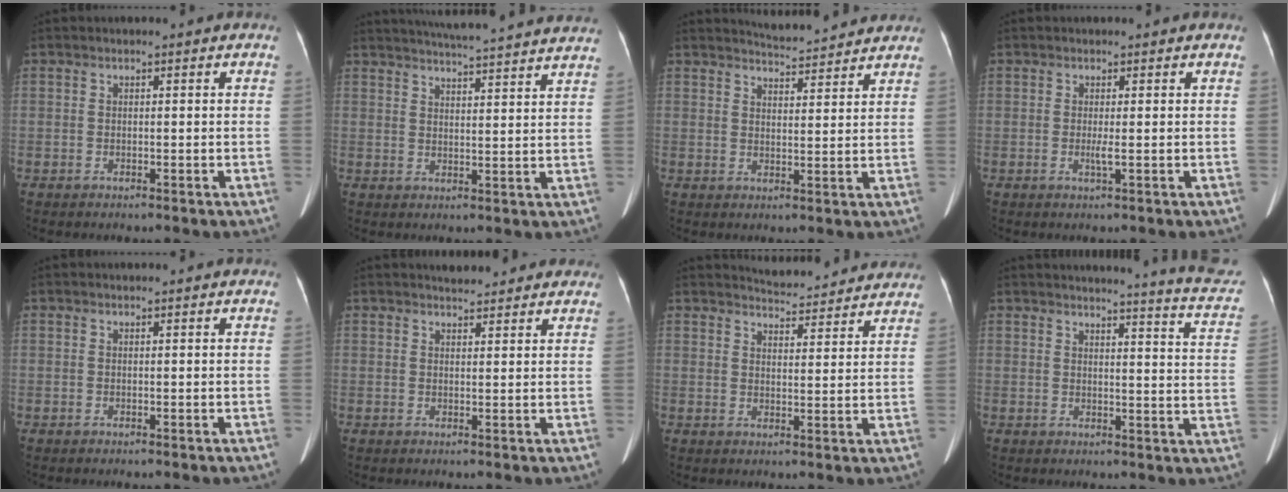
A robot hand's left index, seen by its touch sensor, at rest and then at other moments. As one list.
[{"total": 20.3, "force": [19.0, 0.2, 7.3], "torque": [-0.113, -0.009, 0.236]}, {"total": 6.9, "force": [6.8, 0.5, 1.0], "torque": [-0.025, 0.010, 0.089]}, {"total": 1.1, "force": [-0.1, -0.2, 1.1], "torque": [-0.026, -0.003, 0.000]}, {"total": 0.0}, {"total": 4.6, "force": [4.2, 1.3, 1.1], "torque": [-0.012, 0.014, 0.048]}, {"total": 10.2, "force": [9.9, 1.7, 1.5], "torque": [-0.015, 0.003, 0.116]}, {"total": 15.1, "force": [14.1, 0.2, 5.4], "torque": [-0.056, -0.081, 0.132]}]